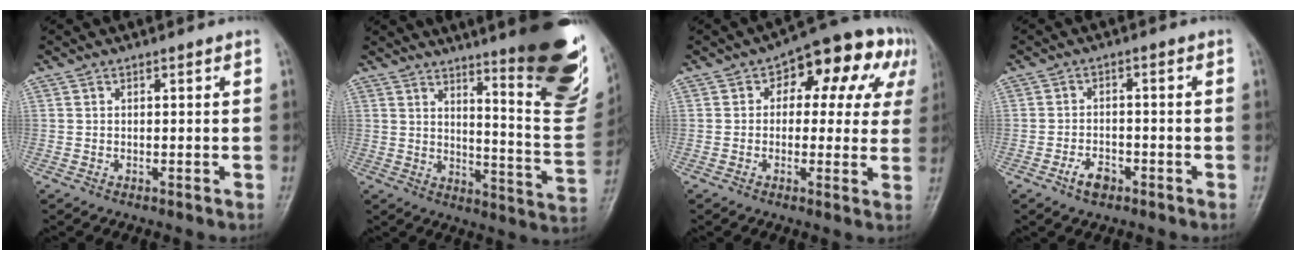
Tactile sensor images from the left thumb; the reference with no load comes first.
{"total": 23.8, "force": [14.5, 4.2, 18.3], "torque": [-0.213, -0.090, 0.192]}
{"total": 13.6, "force": [4.4, 8.3, 9.8], "torque": [-0.053, 0.028, 0.045]}
{"total": 3.5, "force": [-2.3, 1.9, 1.8], "torque": [-0.030, 0.015, -0.039]}